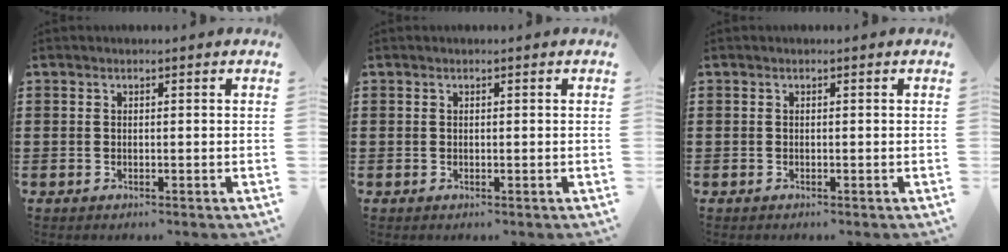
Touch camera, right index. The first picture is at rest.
{"total": 0.0}
{"total": 0.0}